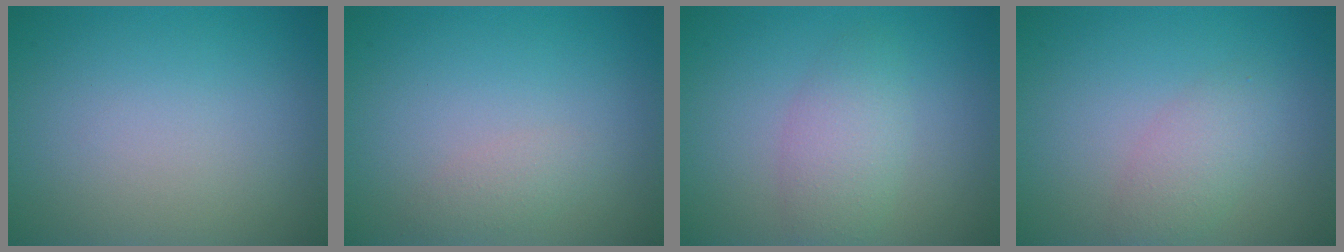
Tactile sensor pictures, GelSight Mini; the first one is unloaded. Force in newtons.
{"total": 1.1, "press": 1.1, "slide": 0.0}
{"total": 3.0, "press": 3.0, "slide": 0.2}
{"total": 2.2, "press": 2.2, "slide": 0.2}